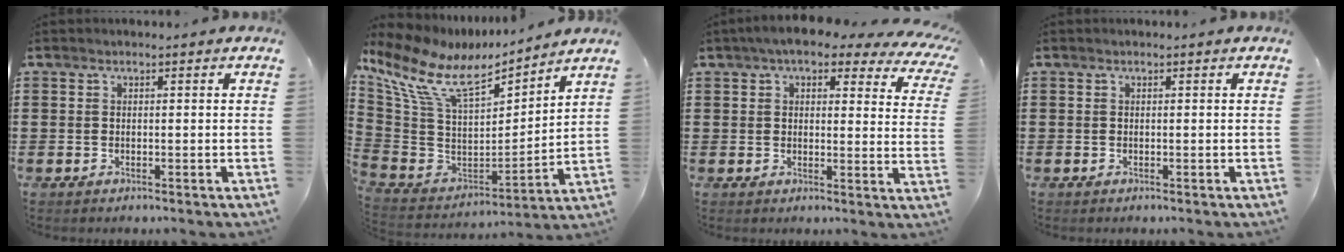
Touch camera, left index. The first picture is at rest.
{"total": 11.4, "force": [7.4, 4.5, 7.4], "torque": [-0.181, -0.049, 0.125]}
{"total": 5.8, "force": [4.4, 1.6, 3.3], "torque": [-0.073, -0.013, 0.076]}
{"total": 0.0}